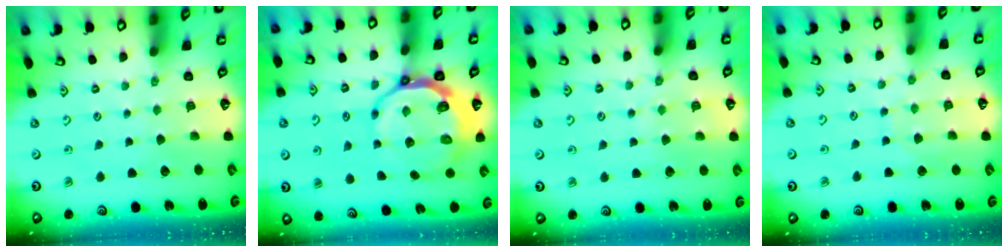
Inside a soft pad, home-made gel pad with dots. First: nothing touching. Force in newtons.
{"total": 10.4, "press": 9.6, "slide": 3.9}
{"total": 5.9, "press": 5.9, "slide": 0.7}
{"total": 6.3, "press": 6.3, "slide": 0.2}